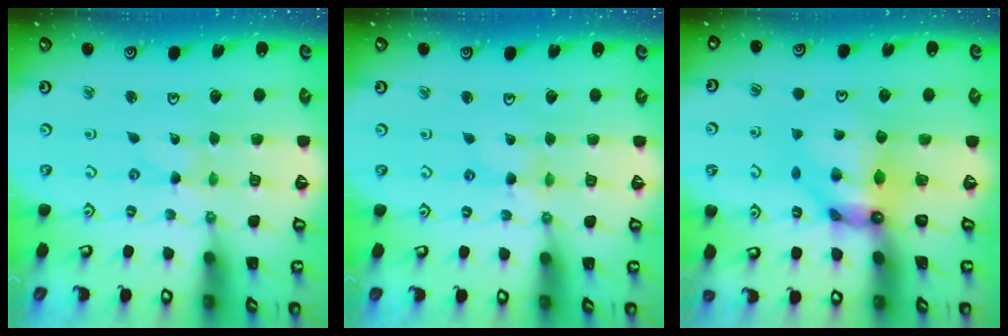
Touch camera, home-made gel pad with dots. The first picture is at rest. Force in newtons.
{"total": 1.1, "press": 1.1, "slide": 0.1}
{"total": 8.8, "press": 8.7, "slide": 0.9}